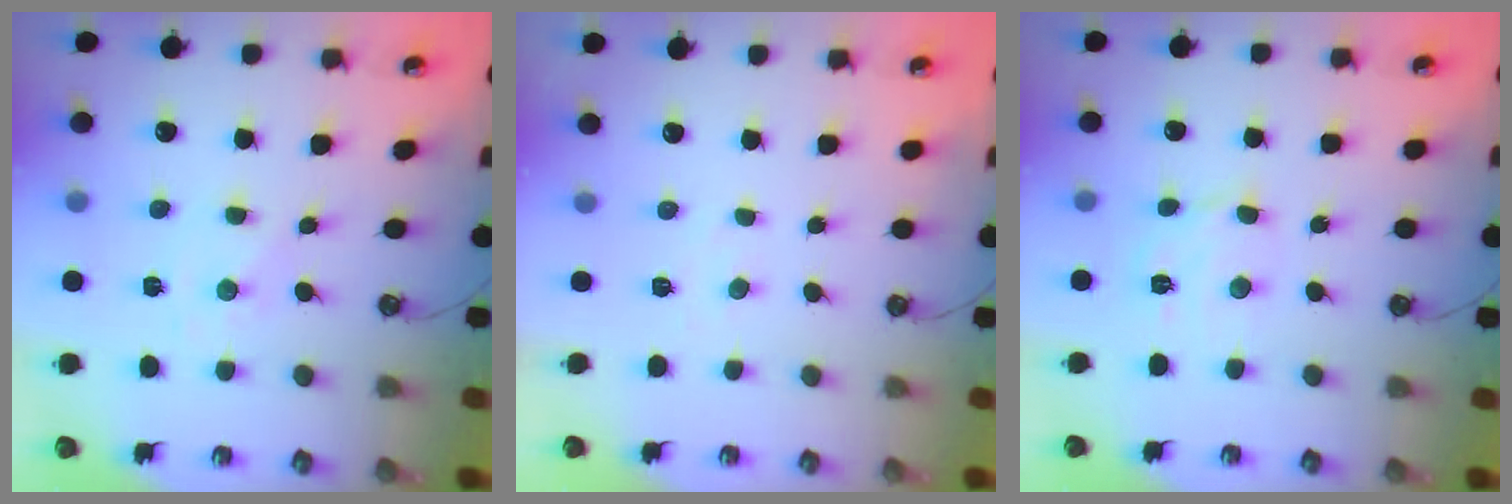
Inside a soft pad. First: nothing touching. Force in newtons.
{"total": 3.6, "press": 3.6, "slide": 0.5}
{"total": 6.1, "press": 6.1, "slide": 0.3}